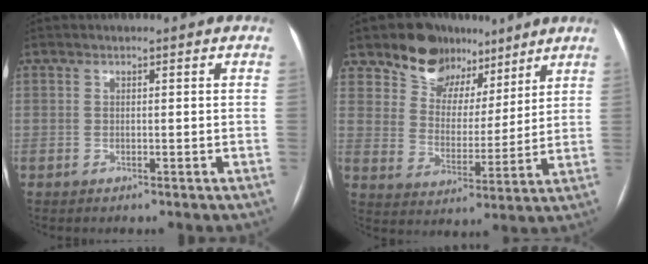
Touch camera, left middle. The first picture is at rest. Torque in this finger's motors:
{"motor_torque": [0.95, -1.05, 0.12, 0.05]}